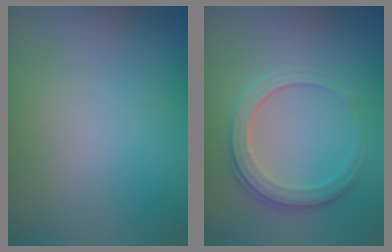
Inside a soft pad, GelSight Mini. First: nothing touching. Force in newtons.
{"total": 3.8, "press": 2.7, "slide": 2.7}